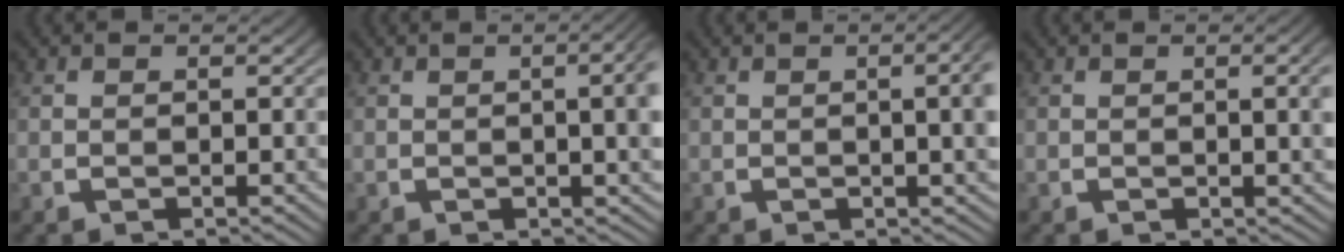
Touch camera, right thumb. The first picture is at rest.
{"total": 5.2, "force": [0.6, 1.8, 4.8], "torque": [-0.041, 0.012, 0.003]}
{"total": 4.6, "force": [0.5, 1.5, 4.3], "torque": [-0.038, 0.011, 0.001]}
{"total": 1.8, "force": [0.1, 0.3, 1.8], "torque": [-0.020, 0.001, 0.003]}